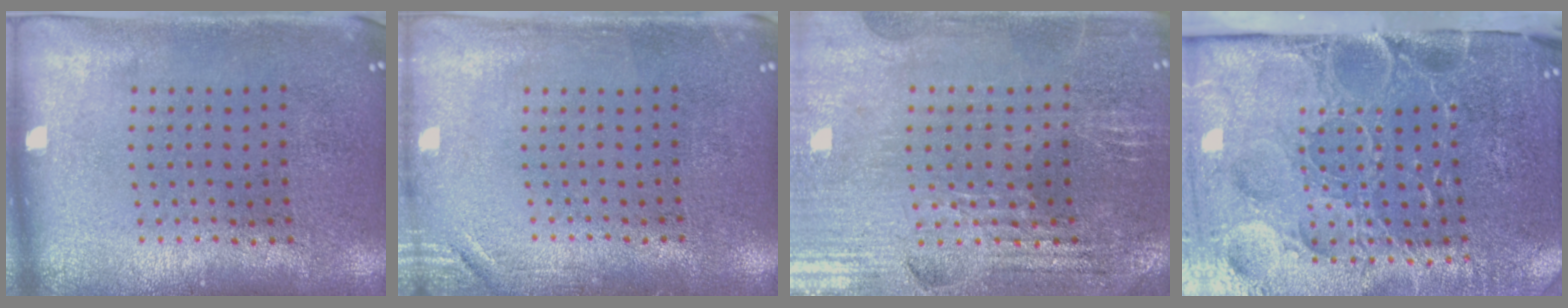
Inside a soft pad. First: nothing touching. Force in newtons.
{"total": 1.5, "press": 1.5, "slide": 0.3}
{"total": 2.9, "press": 2.8, "slide": 0.4}
{"total": 5.2, "press": 4.2, "slide": 3.0}